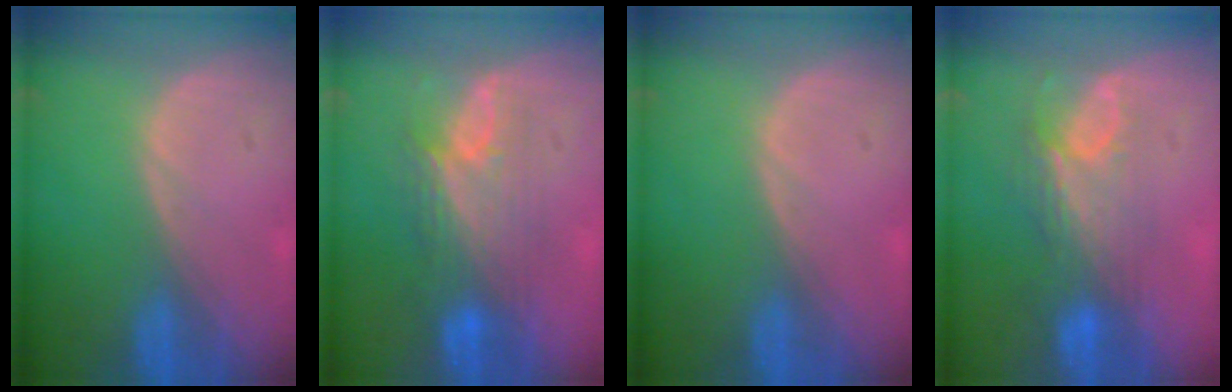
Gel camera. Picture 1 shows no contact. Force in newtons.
{"total": 7.5, "press": 7.4, "slide": 1.3}
{"total": 0.0}
{"total": 7.5, "press": 6.6, "slide": 3.6}